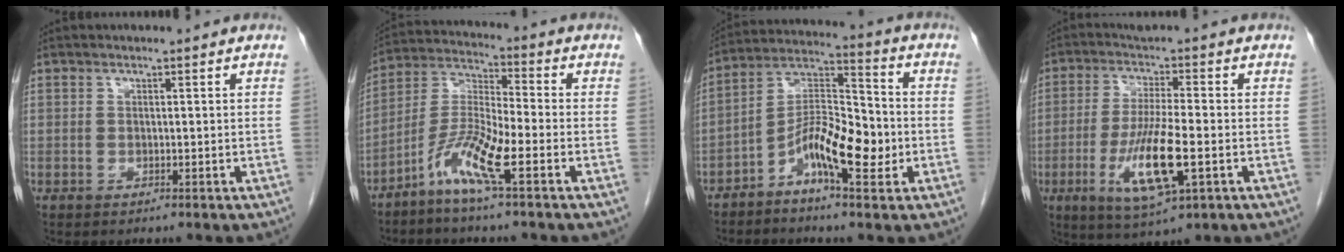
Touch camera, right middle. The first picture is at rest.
{"total": 8.4, "force": [-4.5, 0.1, 7.2], "torque": [-0.152, -0.004, -0.097]}
{"total": 10.8, "force": [-3.8, 3.2, 9.6], "torque": [-0.172, 0.019, -0.069]}
{"total": 10.4, "force": [-2.8, 1.0, 9.9], "torque": [-0.198, -0.021, -0.047]}